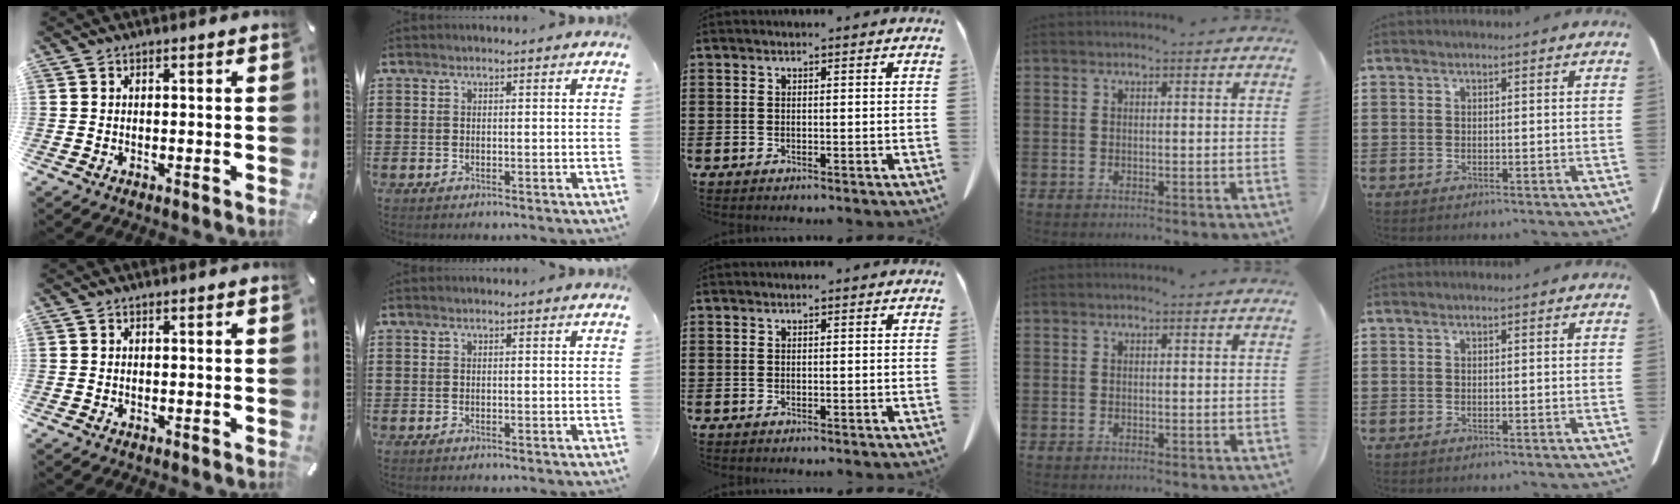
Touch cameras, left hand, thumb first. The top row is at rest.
{}